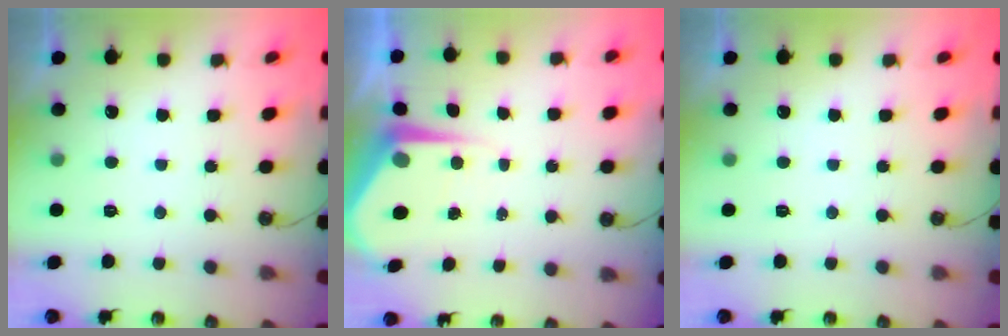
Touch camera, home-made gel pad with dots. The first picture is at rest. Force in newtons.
{"total": 6.1, "press": 6.1, "slide": 0.6}
{"total": 0.0}